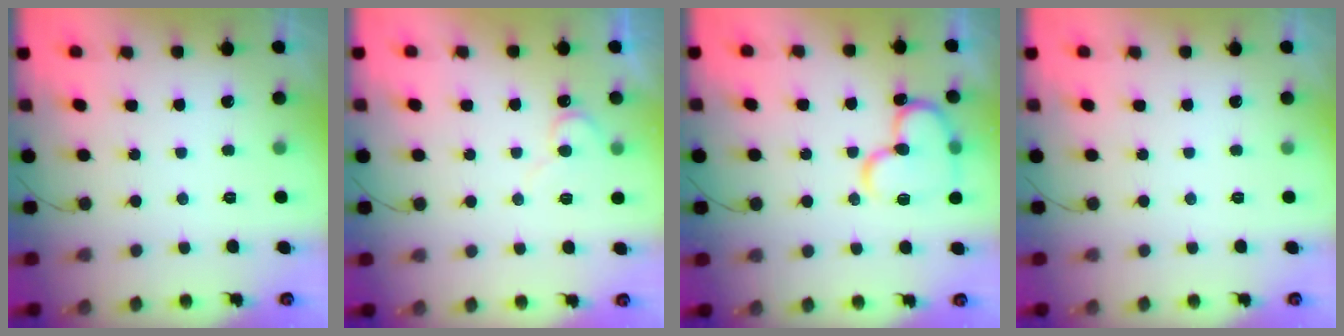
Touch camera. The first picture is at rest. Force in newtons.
{"total": 7.0, "press": 6.9, "slide": 0.7}
{"total": 16.9, "press": 16.8, "slide": 1.8}
{"total": 0.0}